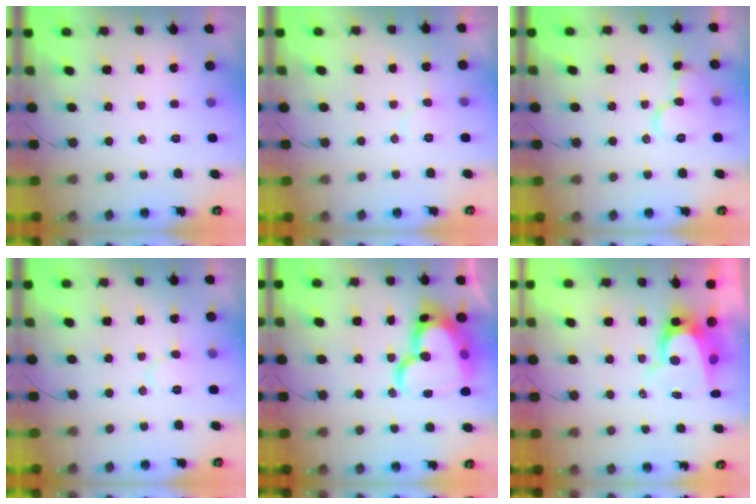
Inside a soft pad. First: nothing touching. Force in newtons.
{"total": 5.4, "press": 5.4, "slide": 0.5}
{"total": 9.6, "press": 9.5, "slide": 1.2}
{"total": 6.1, "press": 6.1, "slide": 0.5}
{"total": 23.4, "press": 23.3, "slide": 2.4}
{"total": 9.0, "press": 9.0, "slide": 0.8}